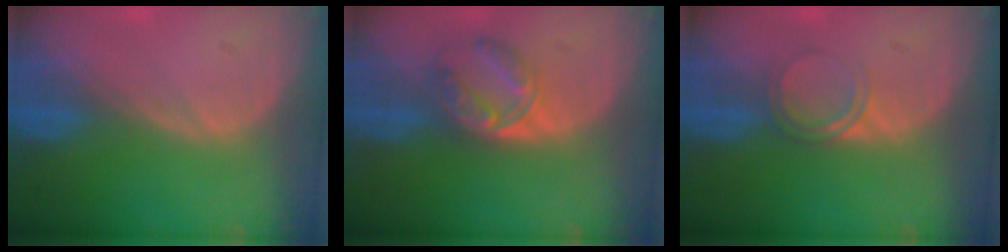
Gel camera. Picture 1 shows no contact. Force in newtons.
{"total": 5.8, "press": 5.5, "slide": 1.8}
{"total": 2.8, "press": 2.8, "slide": 0.2}